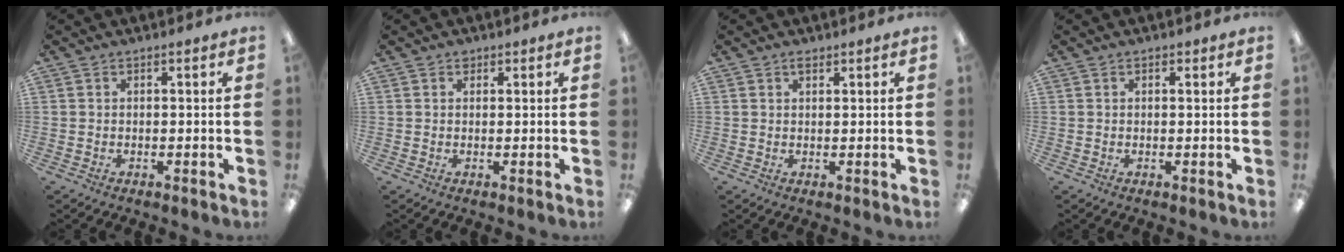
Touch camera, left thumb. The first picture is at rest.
{"total": 1.0, "force": [0.7, 0.6, 0.4], "torque": [0.000, -0.001, 0.011]}
{"total": 1.2, "force": [1.0, 0.5, 0.5], "torque": [-0.011, 0.001, 0.018]}
{"total": 0.6, "force": [0.4, 0.3, 0.2], "torque": [0.004, -0.001, 0.006]}